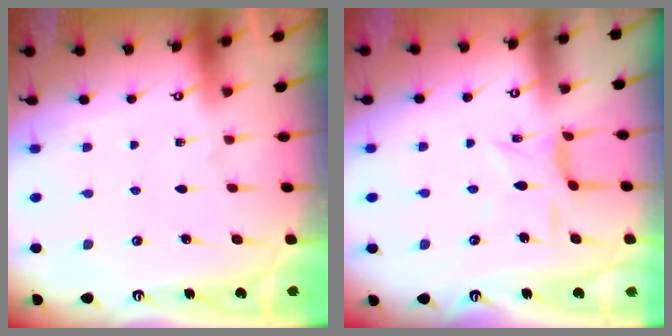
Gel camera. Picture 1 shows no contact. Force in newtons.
{"total": 4.8, "press": 4.8, "slide": 0.3}